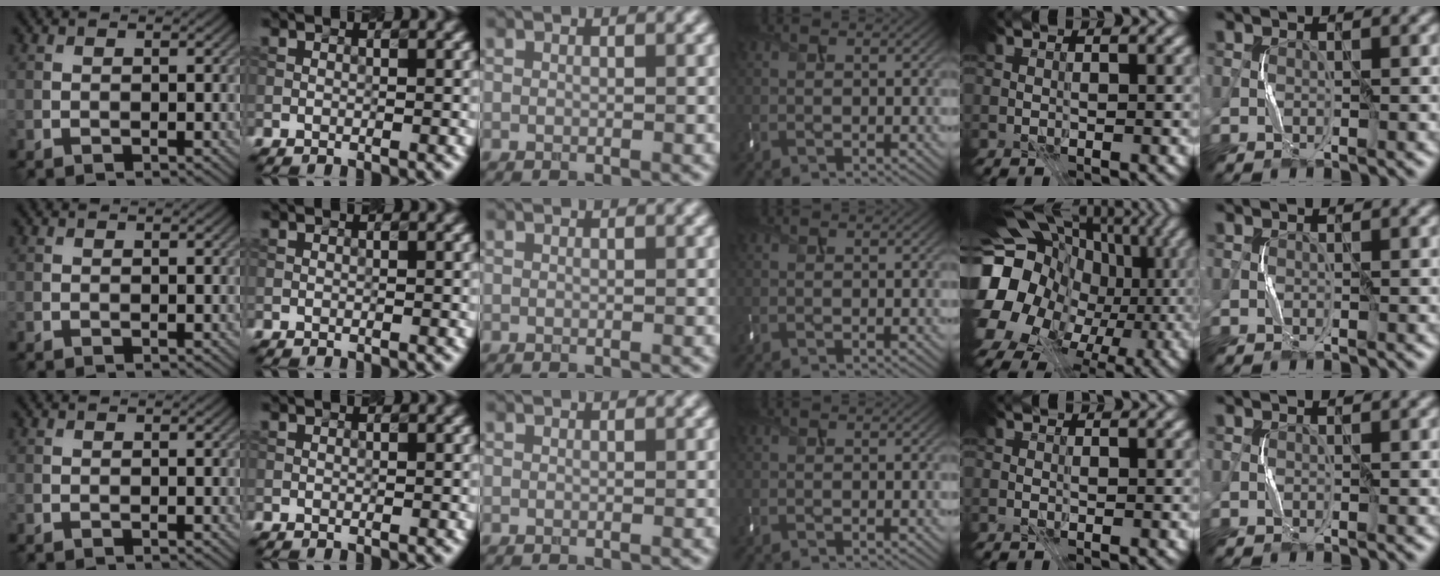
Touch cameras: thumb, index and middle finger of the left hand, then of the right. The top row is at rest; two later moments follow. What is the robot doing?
{"motion": "press", "object": "keyboard"}